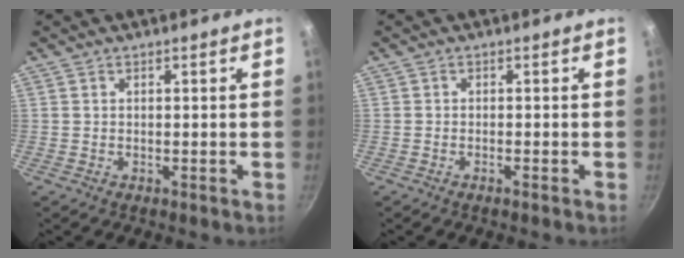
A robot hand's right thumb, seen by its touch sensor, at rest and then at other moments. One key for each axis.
{"total": 0.8, "fx": -0.6, "fy": 0.0, "fz": 0.6, "tx": -0.022, "ty": 0.005, "tz": -0.010}